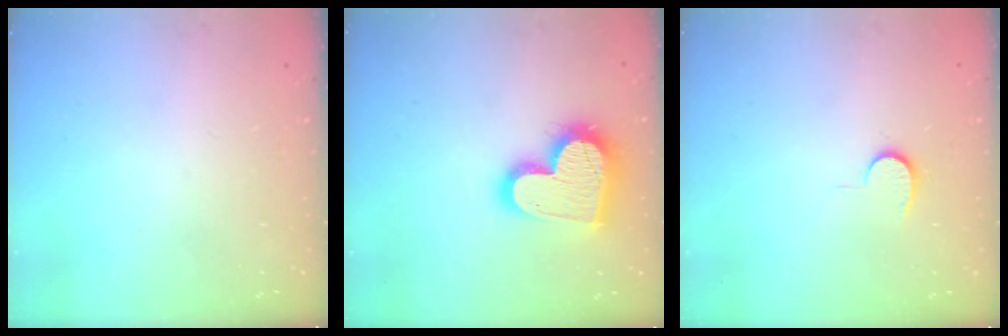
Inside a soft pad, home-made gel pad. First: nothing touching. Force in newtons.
{"total": 18.8, "press": 18.7, "slide": 1.6}
{"total": 6.3, "press": 6.3, "slide": 0.5}